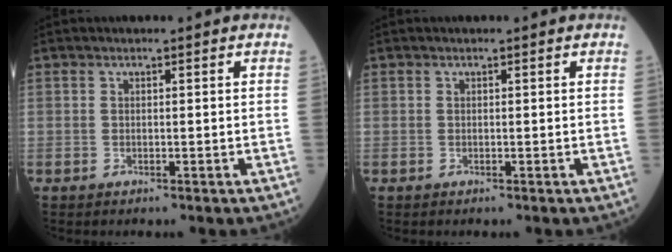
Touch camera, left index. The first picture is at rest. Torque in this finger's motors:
{"motor_torque": [-0.14, 0.14, 0.00, 0.00]}